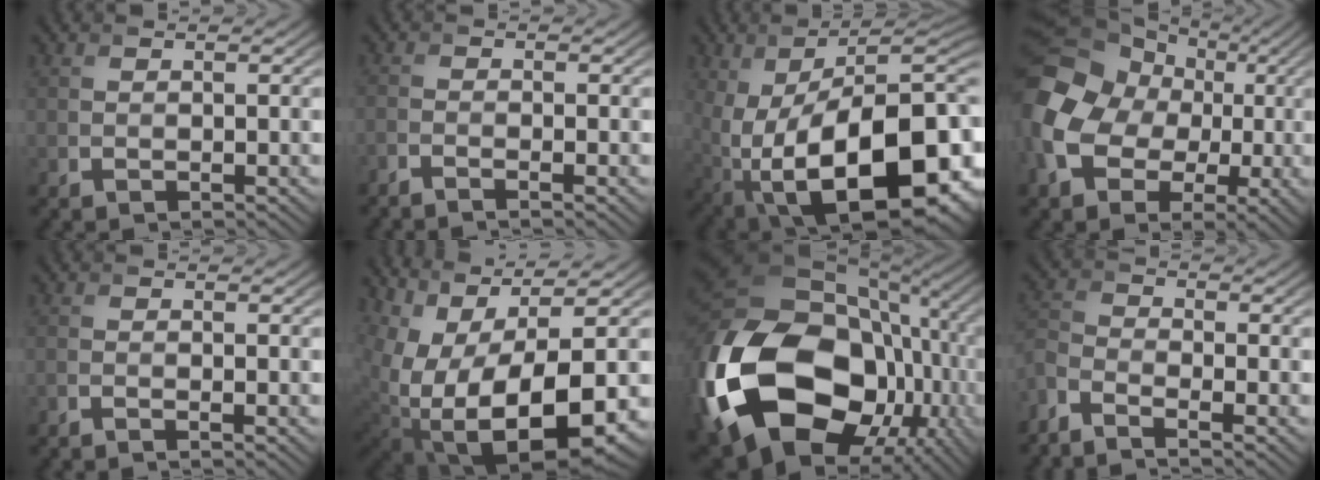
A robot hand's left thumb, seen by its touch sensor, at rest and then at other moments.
{"total": 2.1, "force": [-1.6, 0.3, 1.3], "torque": [-0.020, -0.004, -0.042]}
{"total": 22.0, "force": [-3.1, 11.1, 18.7], "torque": [-0.309, -0.051, -0.032]}
{"total": 15.7, "force": [-0.5, 13.4, 8.1], "torque": [-0.212, -0.033, -0.021]}
{"total": 1.4, "force": [-0.9, 0.2, 1.0], "torque": [-0.014, 0.000, -0.025]}
{"total": 15.6, "force": [-1.1, 8.0, 13.4], "torque": [-0.242, -0.033, 0.010]}
{"total": 23.1, "force": [-4.3, 16.4, 15.6], "torque": [-0.390, -0.041, -0.060]}
{"total": 5.4, "force": [-4.4, 1.2, 2.8], "torque": [-0.074, -0.012, -0.101]}